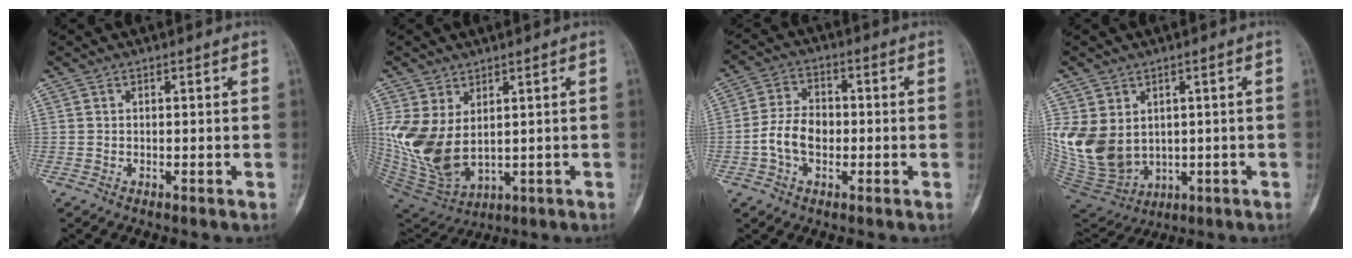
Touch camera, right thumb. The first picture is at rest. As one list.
[{"total": 14.5, "force": [1.6, 9.2, 11.1], "torque": [-0.233, -0.019, 0.059]}, {"total": 7.5, "force": [-1.5, 5.2, 5.3], "torque": [-0.089, 0.025, -0.035]}, {"total": 13.6, "force": [1.1, 10.8, 8.2], "torque": [-0.158, -0.006, 0.057]}]